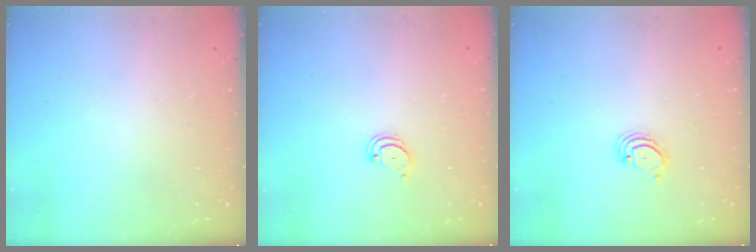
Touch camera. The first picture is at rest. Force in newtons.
{"total": 1.8, "press": 1.8, "slide": 0.2}
{"total": 2.7, "press": 2.7, "slide": 0.3}